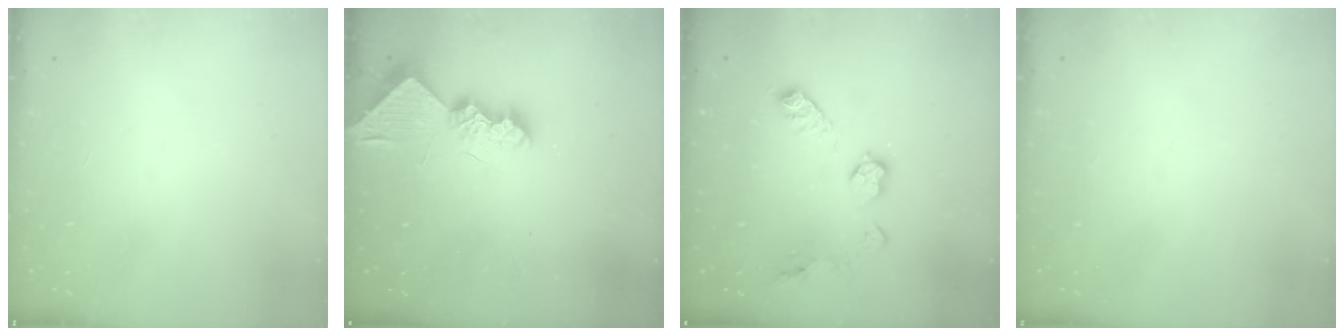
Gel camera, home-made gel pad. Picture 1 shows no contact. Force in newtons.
{"total": 9.5, "press": 9.5, "slide": 0.1}
{"total": 10.1, "press": 10.1, "slide": 0.6}
{"total": 0.0}